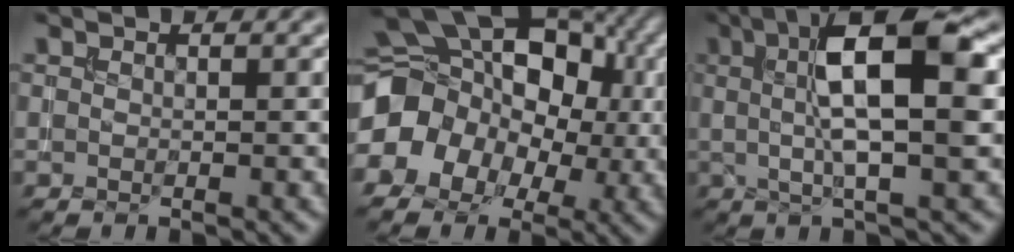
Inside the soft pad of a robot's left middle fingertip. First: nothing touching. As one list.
[{"total": 14.5, "force": [0.0, 11.4, 9.0], "torque": [-0.142, 0.006, -0.021]}, {"total": 9.0, "force": [1.7, 2.0, 8.7], "torque": [-0.142, 0.008, 0.025]}]